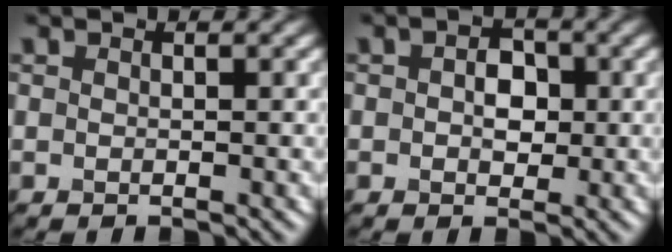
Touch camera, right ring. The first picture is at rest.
{"total": 2.7, "force": [0.2, 1.9, 1.9], "torque": [-0.028, 0.003, -0.002]}